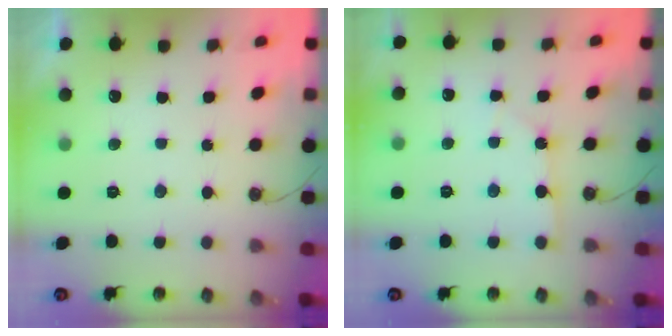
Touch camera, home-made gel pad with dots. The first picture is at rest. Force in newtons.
{"total": 1.3, "press": 1.3, "slide": 0.1}